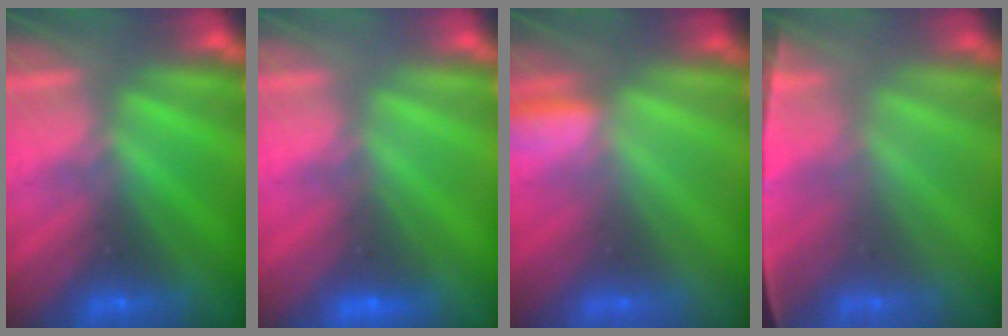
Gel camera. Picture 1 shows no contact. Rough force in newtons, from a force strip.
{"total": 2.0}
{"total": 2.9}
{"total": 1.6}